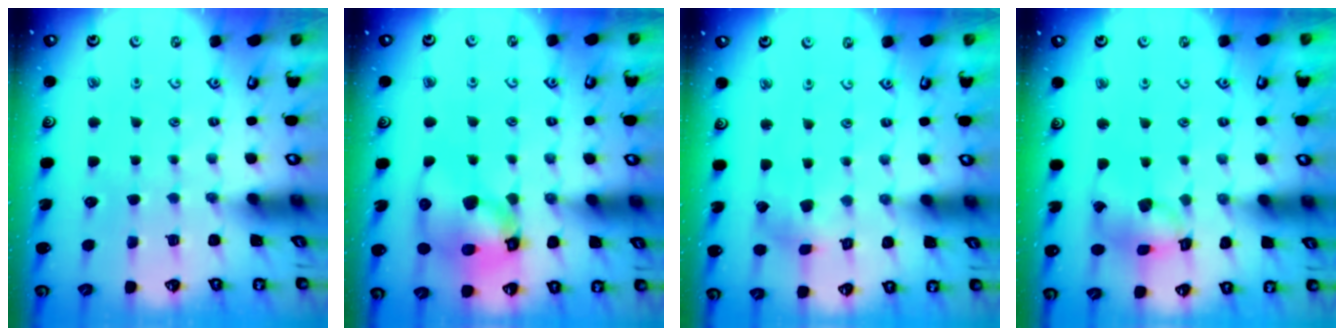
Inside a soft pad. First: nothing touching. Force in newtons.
{"total": 15.9, "press": 15.7, "slide": 2.6}
{"total": 2.4, "press": 2.3, "slide": 0.5}
{"total": 11.8, "press": 11.7, "slide": 1.5}